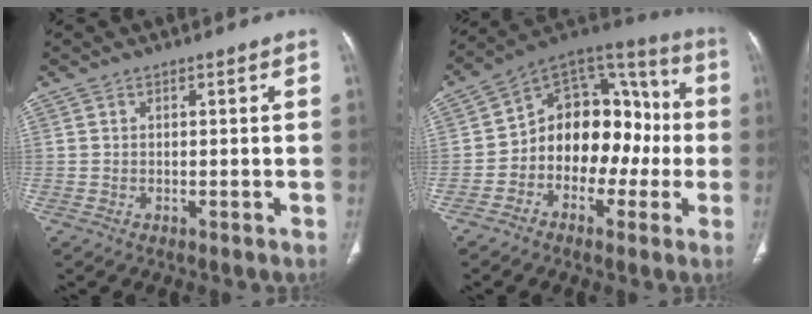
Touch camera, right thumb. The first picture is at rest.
{"total": 17.3, "force": [-2.6, 12.4, 11.8], "torque": [-0.114, 0.067, -0.050]}